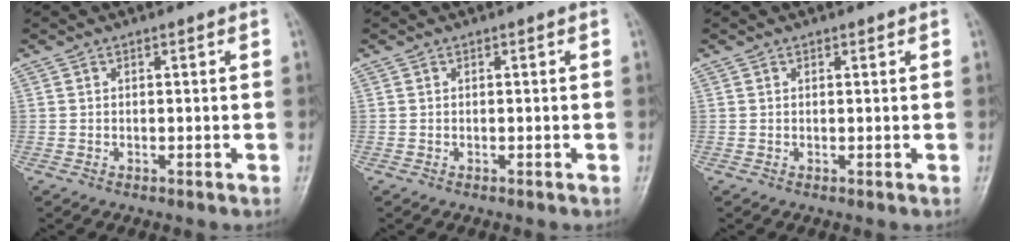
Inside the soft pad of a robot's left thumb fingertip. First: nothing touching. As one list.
[{"total": 0.0}, {"total": 0.5, "force": [0.4, 0.2, 0.2], "torque": [-0.005, -0.003, 0.005]}]